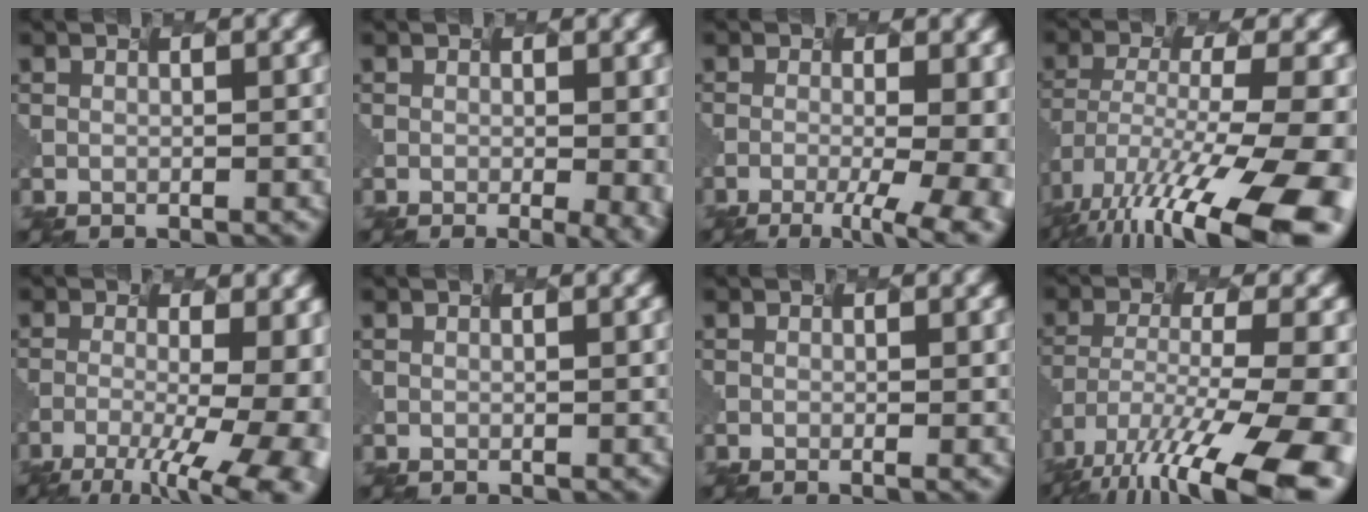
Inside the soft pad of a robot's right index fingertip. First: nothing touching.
{"total": 5.1, "force": [-1.0, 1.7, 4.6], "torque": [-0.019, -0.005, 0.011]}
{"total": 7.8, "force": [-2.9, 2.8, 6.7], "torque": [-0.075, -0.006, -0.009]}
{"total": 14.9, "force": [-9.3, 3.8, 11.1], "torque": [-0.241, -0.025, -0.109]}
{"total": 11.0, "force": [-4.3, 4.2, 9.3], "torque": [-0.134, -0.015, -0.024]}
{"total": 0.0}
{"total": 0.6, "force": [-0.3, -0.2, 0.5], "torque": [-0.015, 0.001, 0.005]}
{"total": 14.3, "force": [-10.2, 3.1, 9.6], "torque": [-0.207, -0.042, -0.122]}